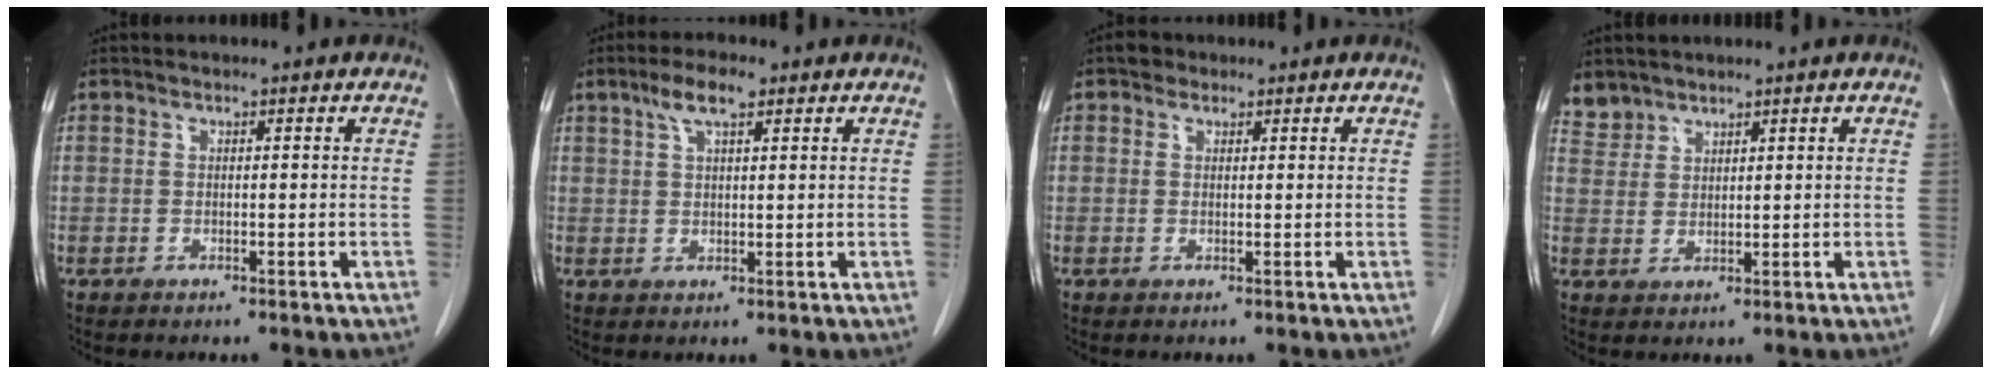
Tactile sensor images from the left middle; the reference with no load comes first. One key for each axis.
{"total": 4.4, "fx": 2.7, "fy": 1.1, "fz": 3.3, "tx": -0.070, "ty": 0.010, "tz": 0.051}
{"total": 1.6, "fx": 1.0, "fy": 1.2, "fz": 0.4, "tx": -0.009, "ty": 0.007, "tz": 0.013}
{"total": 3.1, "fx": 2.8, "fy": 1.2, "fz": -0.4, "tx": 0.013, "ty": 0.008, "tz": 0.057}